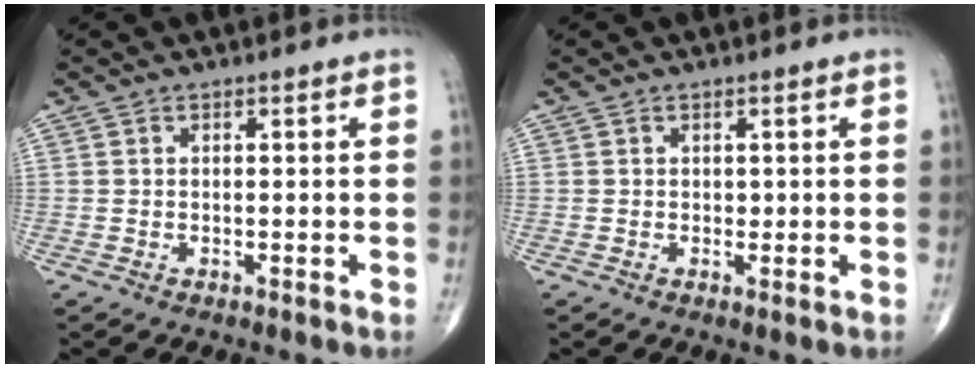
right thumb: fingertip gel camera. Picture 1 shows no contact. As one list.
[{"total": 0.6, "force": [0.2, 0.5, 0.4], "torque": [0.001, 0.000, 0.003]}]